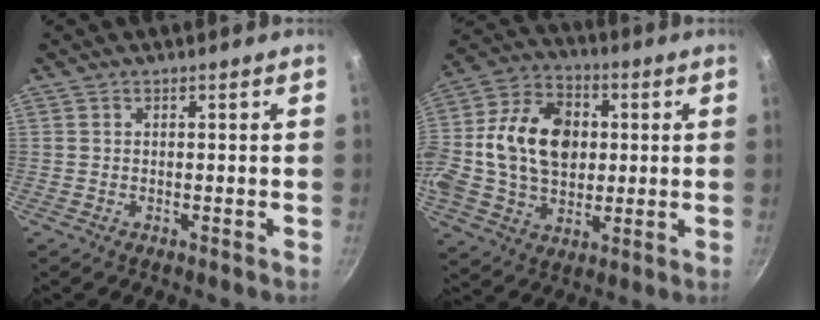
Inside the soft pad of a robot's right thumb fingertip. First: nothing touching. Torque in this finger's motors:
{"motor_torque": [2.38, 2.63, 1.41, -1.15, 0.21]}